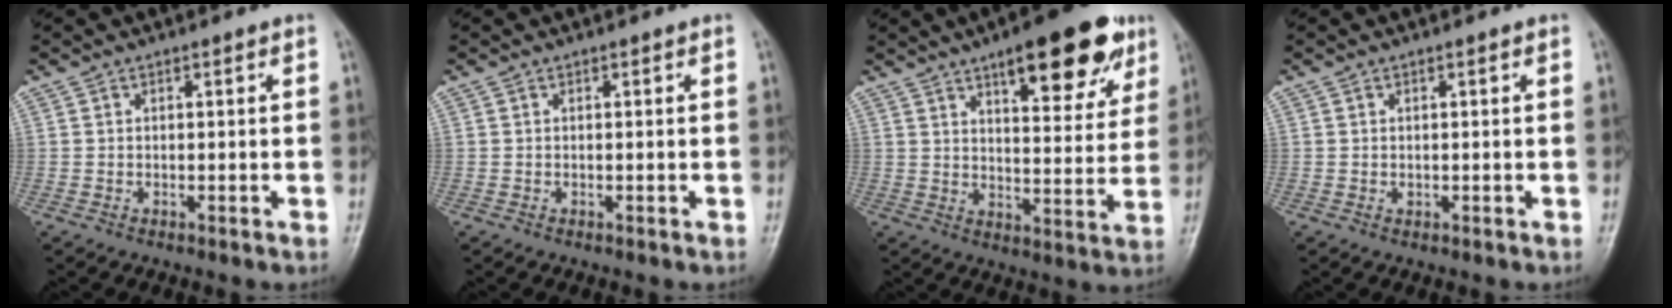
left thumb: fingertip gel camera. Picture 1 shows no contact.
{"total": 0.0}
{"total": 17.4, "force": [10.1, 6.2, 12.7], "torque": [-0.131, -0.037, 0.141]}
{"total": 0.7, "force": [0.1, 0.4, 0.6], "torque": [-0.005, 0.000, 0.005]}